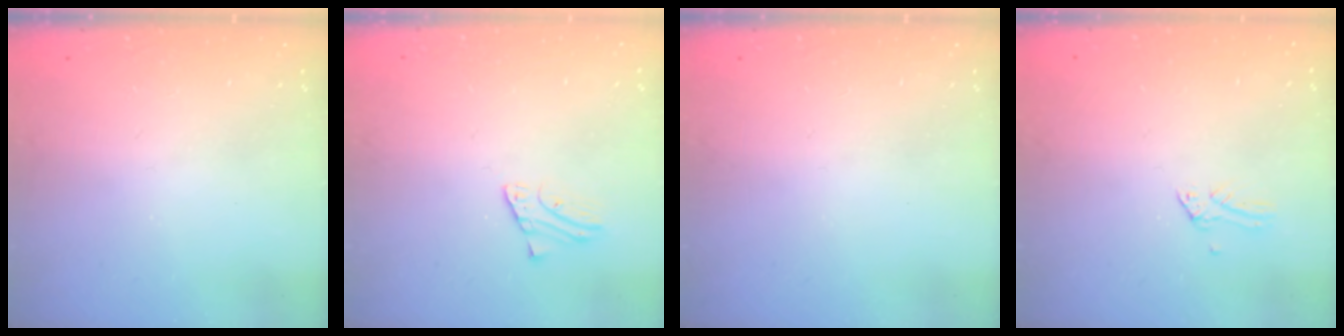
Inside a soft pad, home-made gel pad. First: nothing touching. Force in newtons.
{"total": 1.1, "press": 1.1, "slide": 0.1}
{"total": 0.0}
{"total": 0.0}